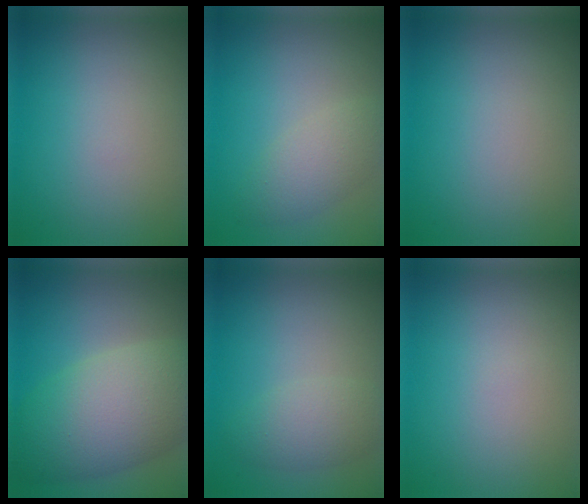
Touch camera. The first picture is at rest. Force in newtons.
{"total": 2.9, "press": 2.9, "slide": 0.1}
{"total": 0.0}
{"total": 9.3, "press": 9.3, "slide": 0.5}
{"total": 2.9, "press": 2.9, "slide": 0.1}
{"total": 0.0}